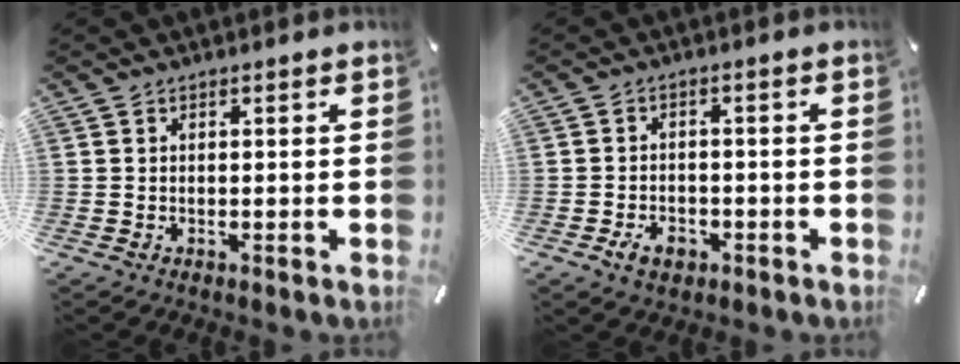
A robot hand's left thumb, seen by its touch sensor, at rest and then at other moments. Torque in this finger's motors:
{"motor_torque": [0.24, 0.31, 0.01, 0.00, 0.00]}